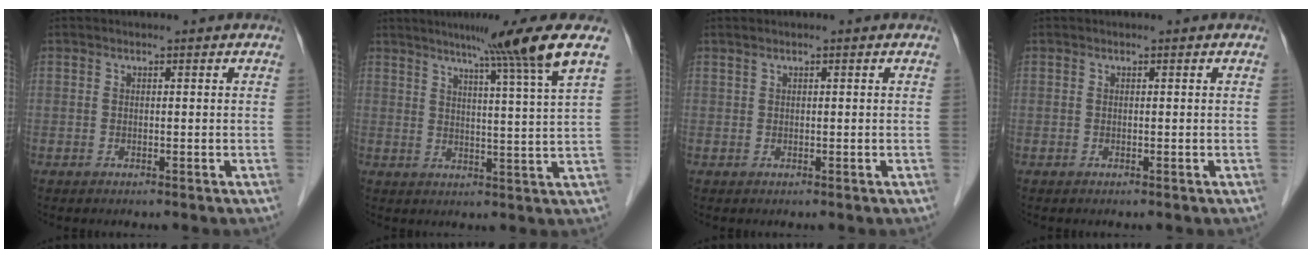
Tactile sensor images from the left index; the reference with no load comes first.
{"total": 9.5, "force": [6.4, -3.1, 6.4], "torque": [-0.099, -0.013, 0.089]}
{"total": 0.6, "force": [0.4, 0.3, 0.2], "torque": [-0.008, 0.009, 0.010]}
{"total": 0.0}